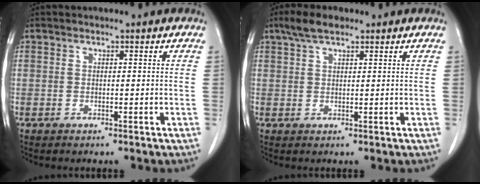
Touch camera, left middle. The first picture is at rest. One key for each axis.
{"total": 3.8, "fx": 2.7, "fy": 1.4, "fz": 2.4, "tx": -0.054, "ty": 0.013, "tz": 0.052}